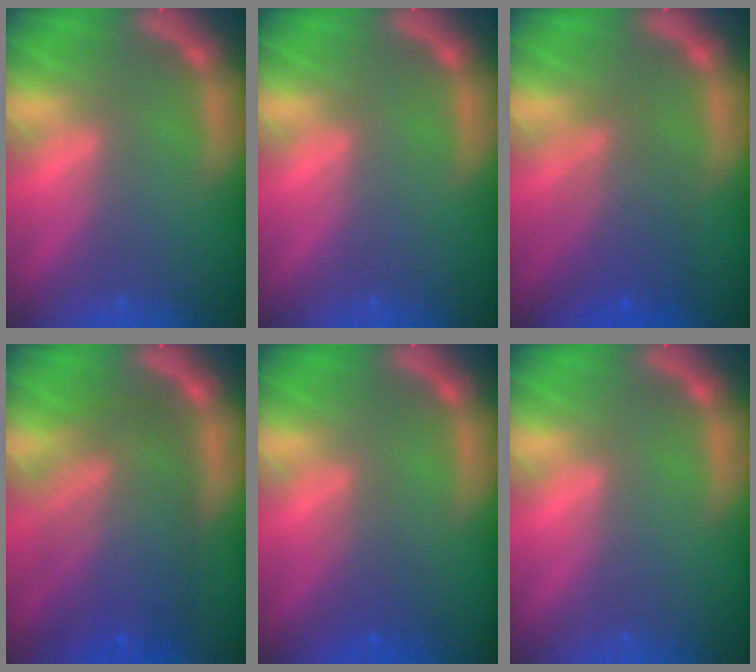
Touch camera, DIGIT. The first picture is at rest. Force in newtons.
{"total": 0.0}
{"total": 4.6}
{"total": 9.5}
{"total": 2.0}
{"total": 0.0}